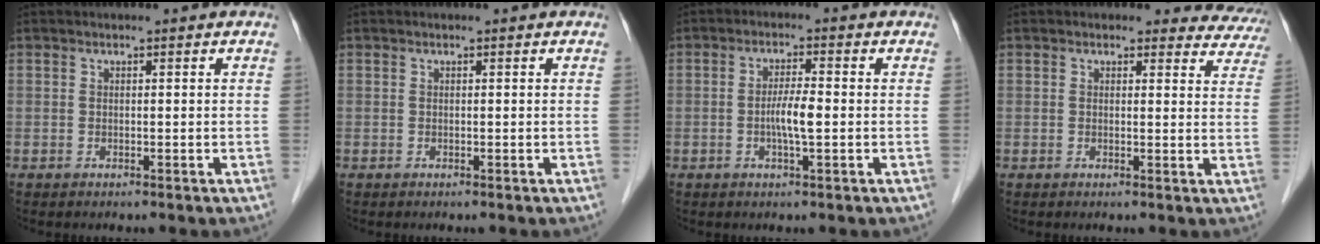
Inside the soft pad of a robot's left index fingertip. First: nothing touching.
{"total": 0.0}
{"total": 3.9, "force": [-0.6, 0.4, 3.8], "torque": [-0.075, -0.002, -0.014]}
{"total": 7.3, "force": [6.8, 2.8, -0.3], "torque": [0.049, -0.013, 0.035]}